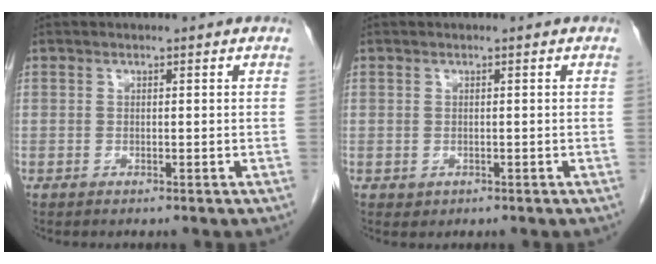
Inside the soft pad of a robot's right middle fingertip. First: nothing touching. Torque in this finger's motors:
{"motor_torque": [0.28, -0.15, -0.02, 0.01]}